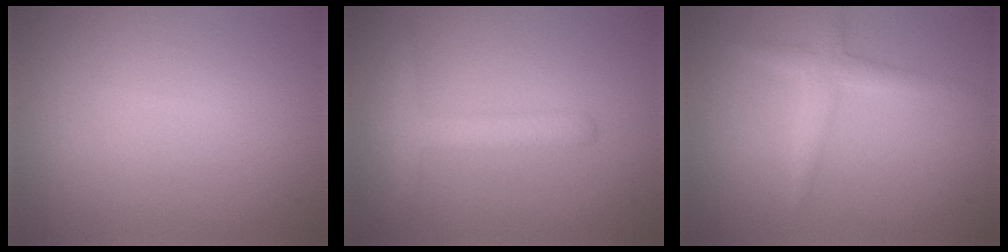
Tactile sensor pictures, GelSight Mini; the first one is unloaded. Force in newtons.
{"total": 2.5, "press": 2.5, "slide": 0.1}
{"total": 2.2, "press": 2.2, "slide": 0.0}